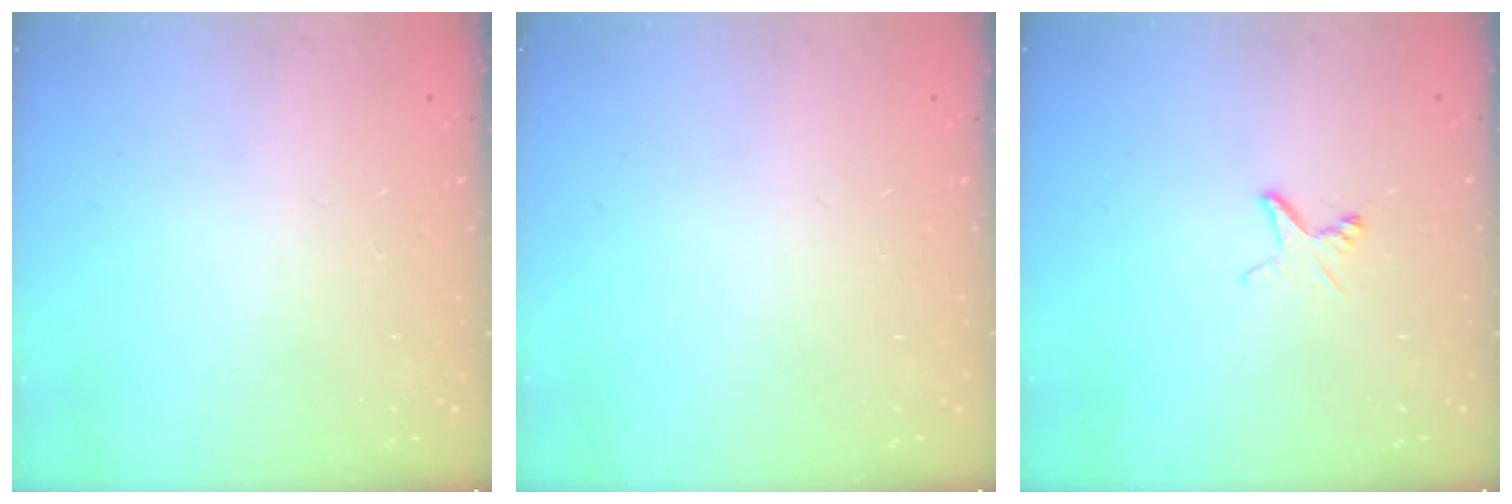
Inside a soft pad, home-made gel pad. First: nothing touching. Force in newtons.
{"total": 0.0}
{"total": 3.9, "press": 3.8, "slide": 0.4}